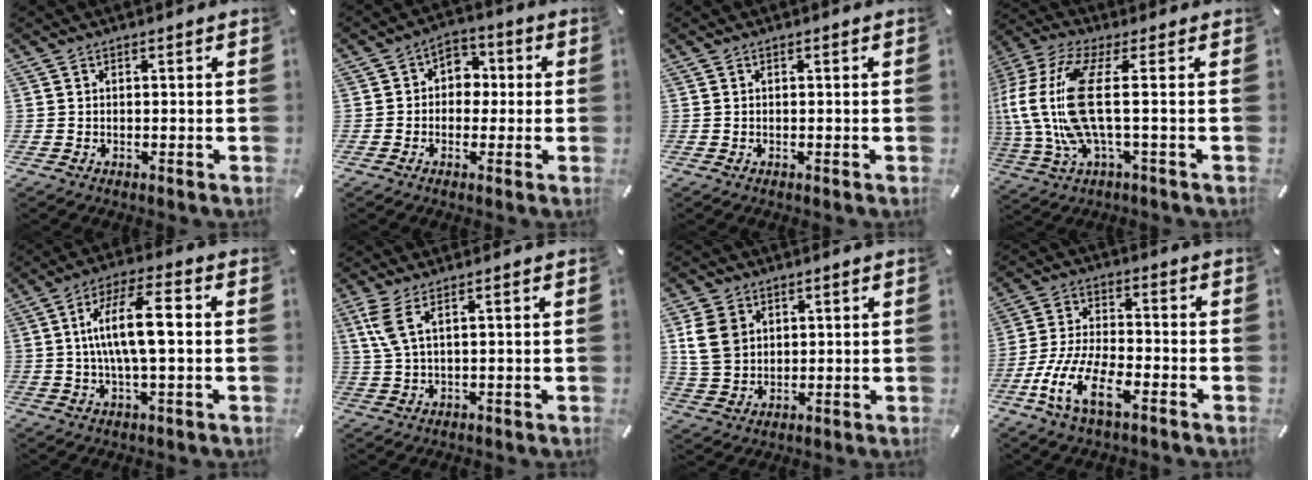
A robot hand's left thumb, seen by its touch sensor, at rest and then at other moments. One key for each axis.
{"total": 5.0, "fx": -0.9, "fy": 4.5, "fz": 2.0, "tx": -0.029, "ty": 0.009, "tz": -0.023}
{"total": 0.0}
{"total": 19.6, "fx": 0.4, "fy": 6.2, "fz": 18.5, "tx": -0.412, "ty": -0.032, "tz": 0.000}
{"total": 12.9, "fx": 0.9, "fy": 4.2, "fz": 12.1, "tx": -0.227, "ty": 0.005, "tz": 0.011}
{"total": 5.4, "fx": 2.2, "fy": 1.2, "fz": 4.8, "tx": -0.107, "ty": -0.005, "tz": 0.036}
{"total": 8.7, "fx": 2.5, "fy": 7.3, "fz": 4.0, "tx": -0.104, "ty": 0.009, "tz": 0.048}
{"total": 12.1, "fx": -6.4, "fy": 5.4, "fz": 8.7, "tx": -0.195, "ty": 0.013, "tz": -0.123}